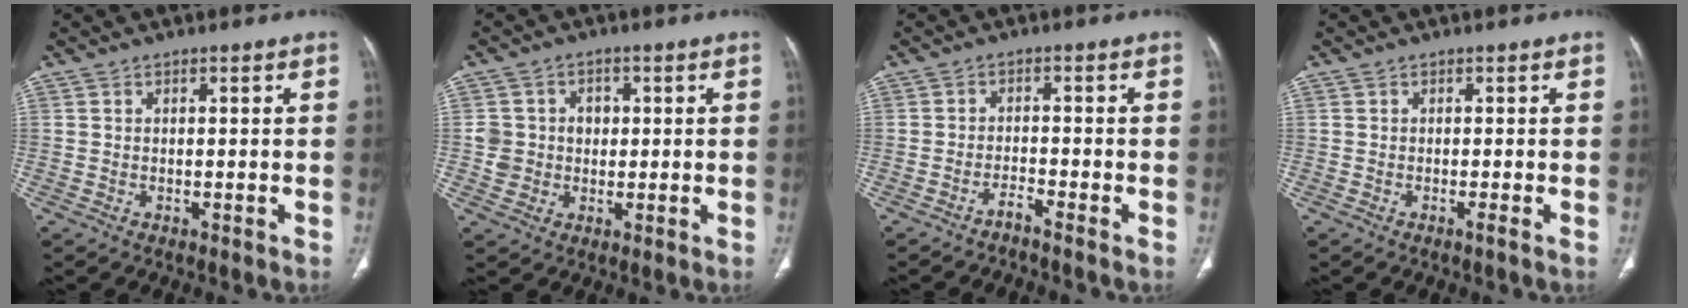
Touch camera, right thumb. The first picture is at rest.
{"total": 5.9, "force": [0.4, 5.7, 1.7], "torque": [0.005, 0.008, 0.007]}
{"total": 1.8, "force": [-1.7, -0.3, 0.7], "torque": [-0.021, 0.013, -0.034]}
{"total": 0.5, "force": [-0.3, -0.1, 0.4], "torque": [-0.009, -0.002, -0.006]}